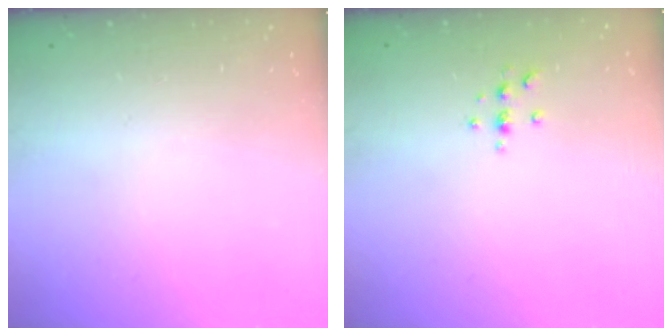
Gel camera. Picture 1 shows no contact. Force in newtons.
{"total": 2.9, "press": 2.9, "slide": 0.4}